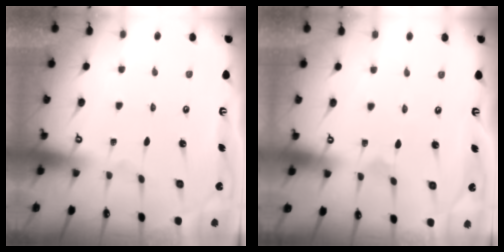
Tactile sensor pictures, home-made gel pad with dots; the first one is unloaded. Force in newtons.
{"total": 2.8, "press": 2.8, "slide": 0.4}